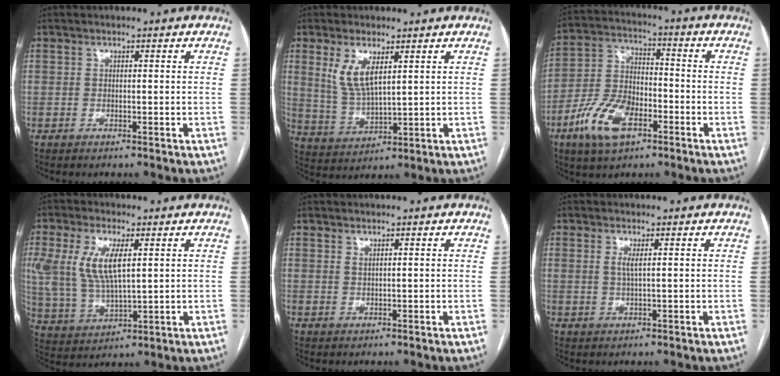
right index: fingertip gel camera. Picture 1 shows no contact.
{"total": 6.8, "force": [3.0, 2.2, 5.7], "torque": [-0.124, -0.005, 0.070]}
{"total": 11.9, "force": [-5.8, 5.6, 8.7], "torque": [-0.195, 0.007, -0.107]}
{"total": 10.4, "force": [2.9, 3.9, 9.2], "torque": [-0.212, 0.006, 0.065]}
{"total": 0.7, "force": [0.5, 0.1, 0.4], "torque": [-0.011, -0.003, 0.012]}
{"total": 1.8, "force": [0.6, 0.1, 1.7], "torque": [-0.042, -0.003, 0.012]}